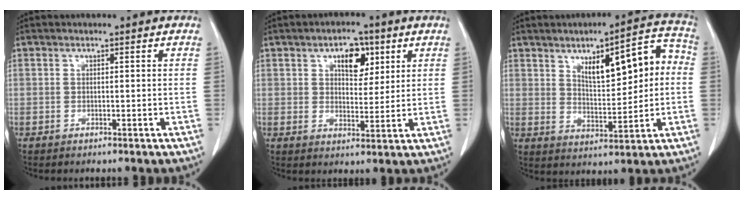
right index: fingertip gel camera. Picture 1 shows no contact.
{"total": 6.0, "force": [2.9, 3.2, 4.1], "torque": [-0.062, 0.009, 0.048]}
{"total": 12.0, "force": [2.7, 3.9, 11.1], "torque": [-0.151, 0.032, 0.046]}